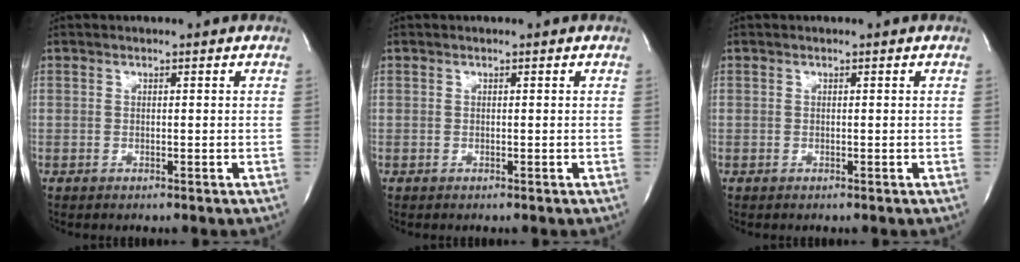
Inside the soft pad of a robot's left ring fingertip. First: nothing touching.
{"total": 0.0}
{"total": 0.0}